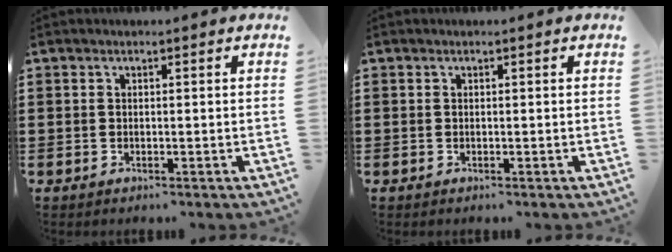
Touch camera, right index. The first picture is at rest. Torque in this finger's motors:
{"motor_torque": [0.92, 1.21, 0.00, 0.01]}